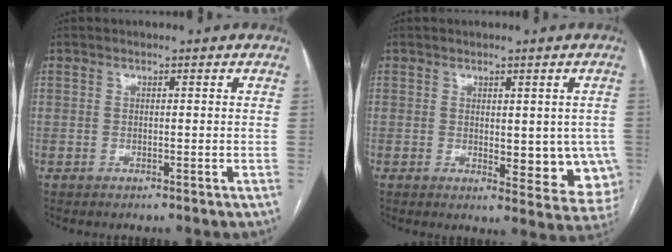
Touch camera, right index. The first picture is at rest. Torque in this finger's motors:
{"motor_torque": [0.19, -0.04, 0.14, 0.03]}